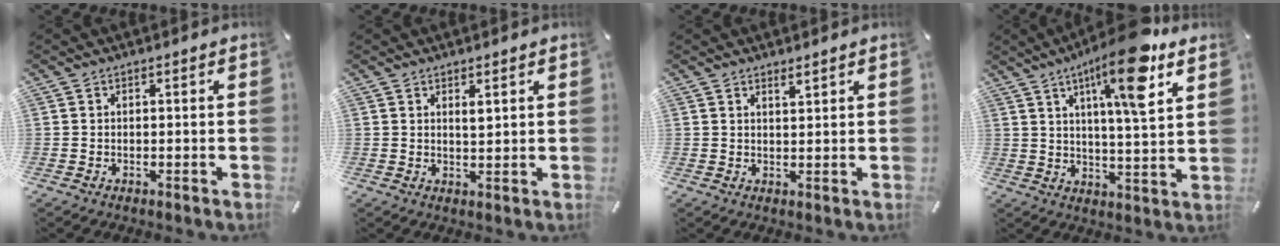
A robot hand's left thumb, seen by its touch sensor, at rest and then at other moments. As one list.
[{"total": 1.9, "force": [1.2, 0.8, 1.3], "torque": [-0.013, -0.006, 0.018]}, {"total": 1.6, "force": [1.6, 0.3, 0.4], "torque": [-0.009, -0.004, 0.029]}, {"total": 15.2, "force": [8.4, 2.6, 12.4], "torque": [-0.204, -0.032, 0.128]}]